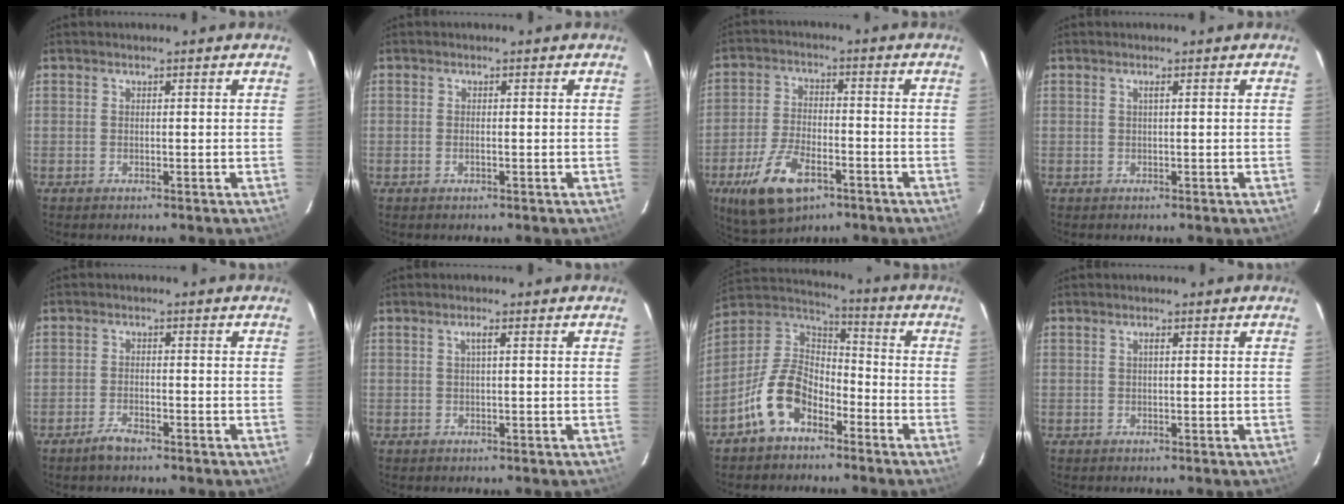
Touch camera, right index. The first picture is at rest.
{"total": 0.8, "force": [-0.3, 0.2, 0.7], "torque": [-0.015, 0.001, -0.005]}
{"total": 12.8, "force": [-6.9, 6.1, 8.9], "torque": [-0.193, -0.015, -0.120]}
{"total": 0.6, "force": [0.1, -0.2, 0.5], "torque": [-0.009, 0.003, 0.001]}
{"total": 3.0, "force": [-2.4, 0.8, 1.7], "torque": [-0.044, -0.001, -0.045]}
{"total": 1.1, "force": [0.2, -0.1, 1.1], "torque": [-0.018, 0.004, 0.002]}
{"total": 12.5, "force": [-7.0, 7.6, 7.1], "torque": [-0.155, 0.028, -0.134]}
{"total": 0.6, "force": [0.1, 0.1, 0.6], "torque": [-0.010, 0.004, 0.000]}